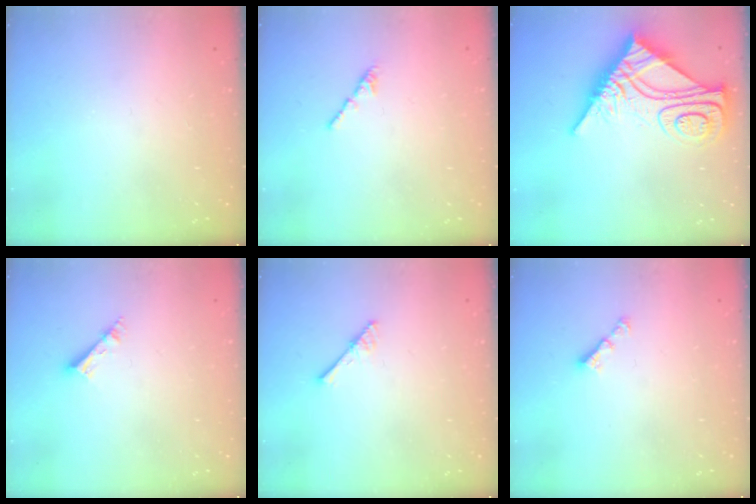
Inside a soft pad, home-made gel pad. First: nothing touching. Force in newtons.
{"total": 1.3, "press": 1.2, "slide": 0.4}
{"total": 15.3, "press": 15.3, "slide": 1.3}
{"total": 4.2, "press": 4.2, "slide": 0.2}
{"total": 3.0, "press": 3.0, "slide": 0.3}
{"total": 3.0, "press": 2.9, "slide": 0.5}